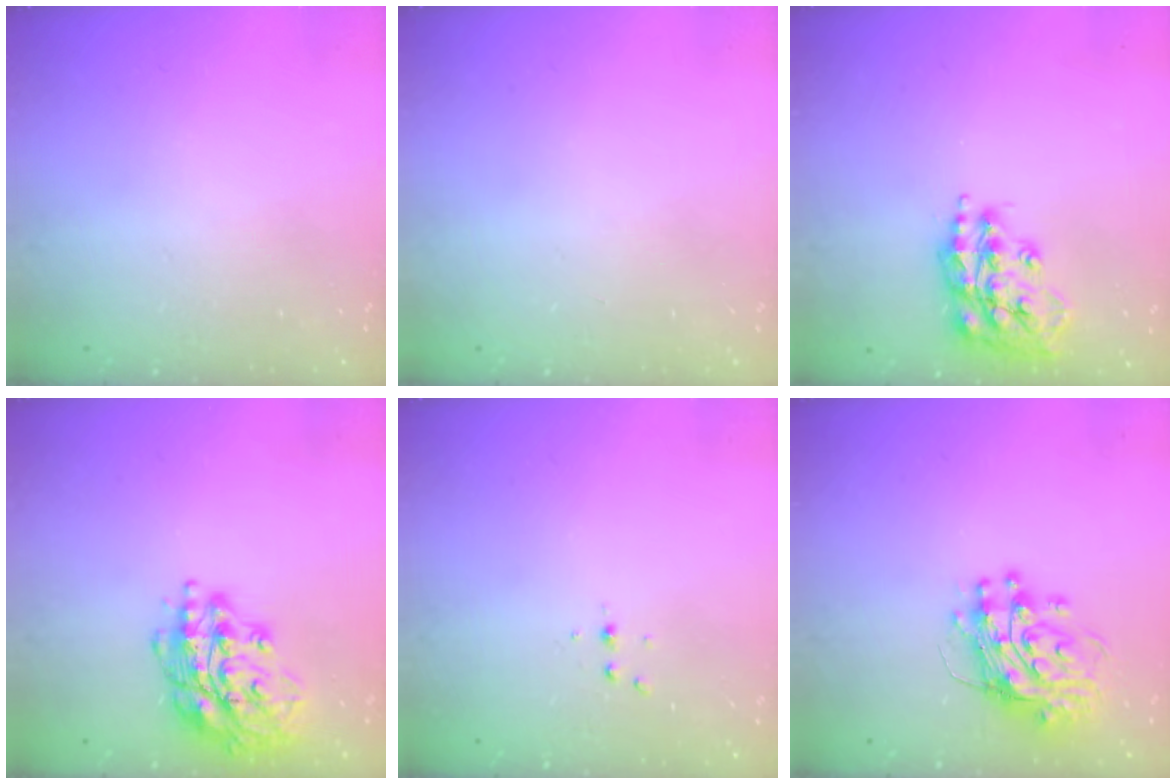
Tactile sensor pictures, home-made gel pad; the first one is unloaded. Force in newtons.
{"total": 0.0}
{"total": 15.3, "press": 15.2, "slide": 1.4}
{"total": 16.8, "press": 16.8, "slide": 1.4}
{"total": 2.8, "press": 2.8, "slide": 0.4}
{"total": 11.0, "press": 10.9, "slide": 1.1}